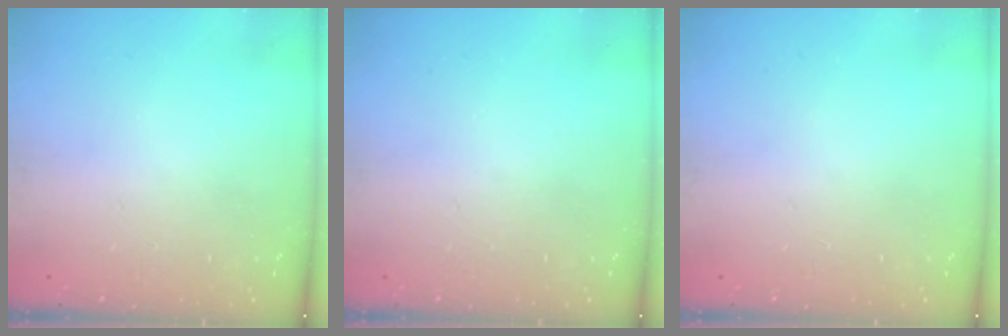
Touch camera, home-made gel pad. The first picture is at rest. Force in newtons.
{"total": 0.0}
{"total": 0.0}